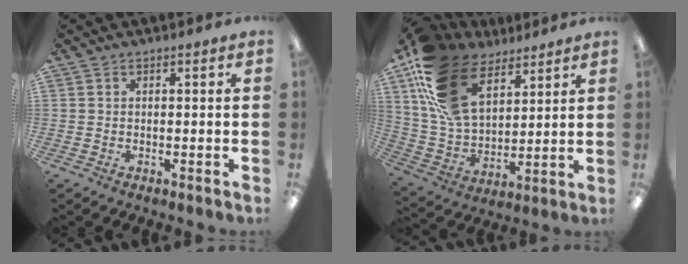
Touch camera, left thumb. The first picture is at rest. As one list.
[{"total": 21.0, "force": [11.5, 12.6, 12.2], "torque": [-0.265, -0.043, 0.217]}]